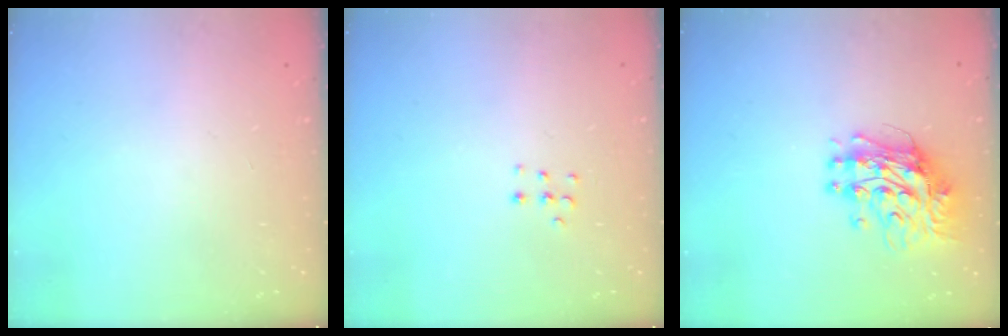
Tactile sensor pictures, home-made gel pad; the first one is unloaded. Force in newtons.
{"total": 4.1, "press": 4.1, "slide": 0.5}
{"total": 12.2, "press": 12.2, "slide": 1.0}